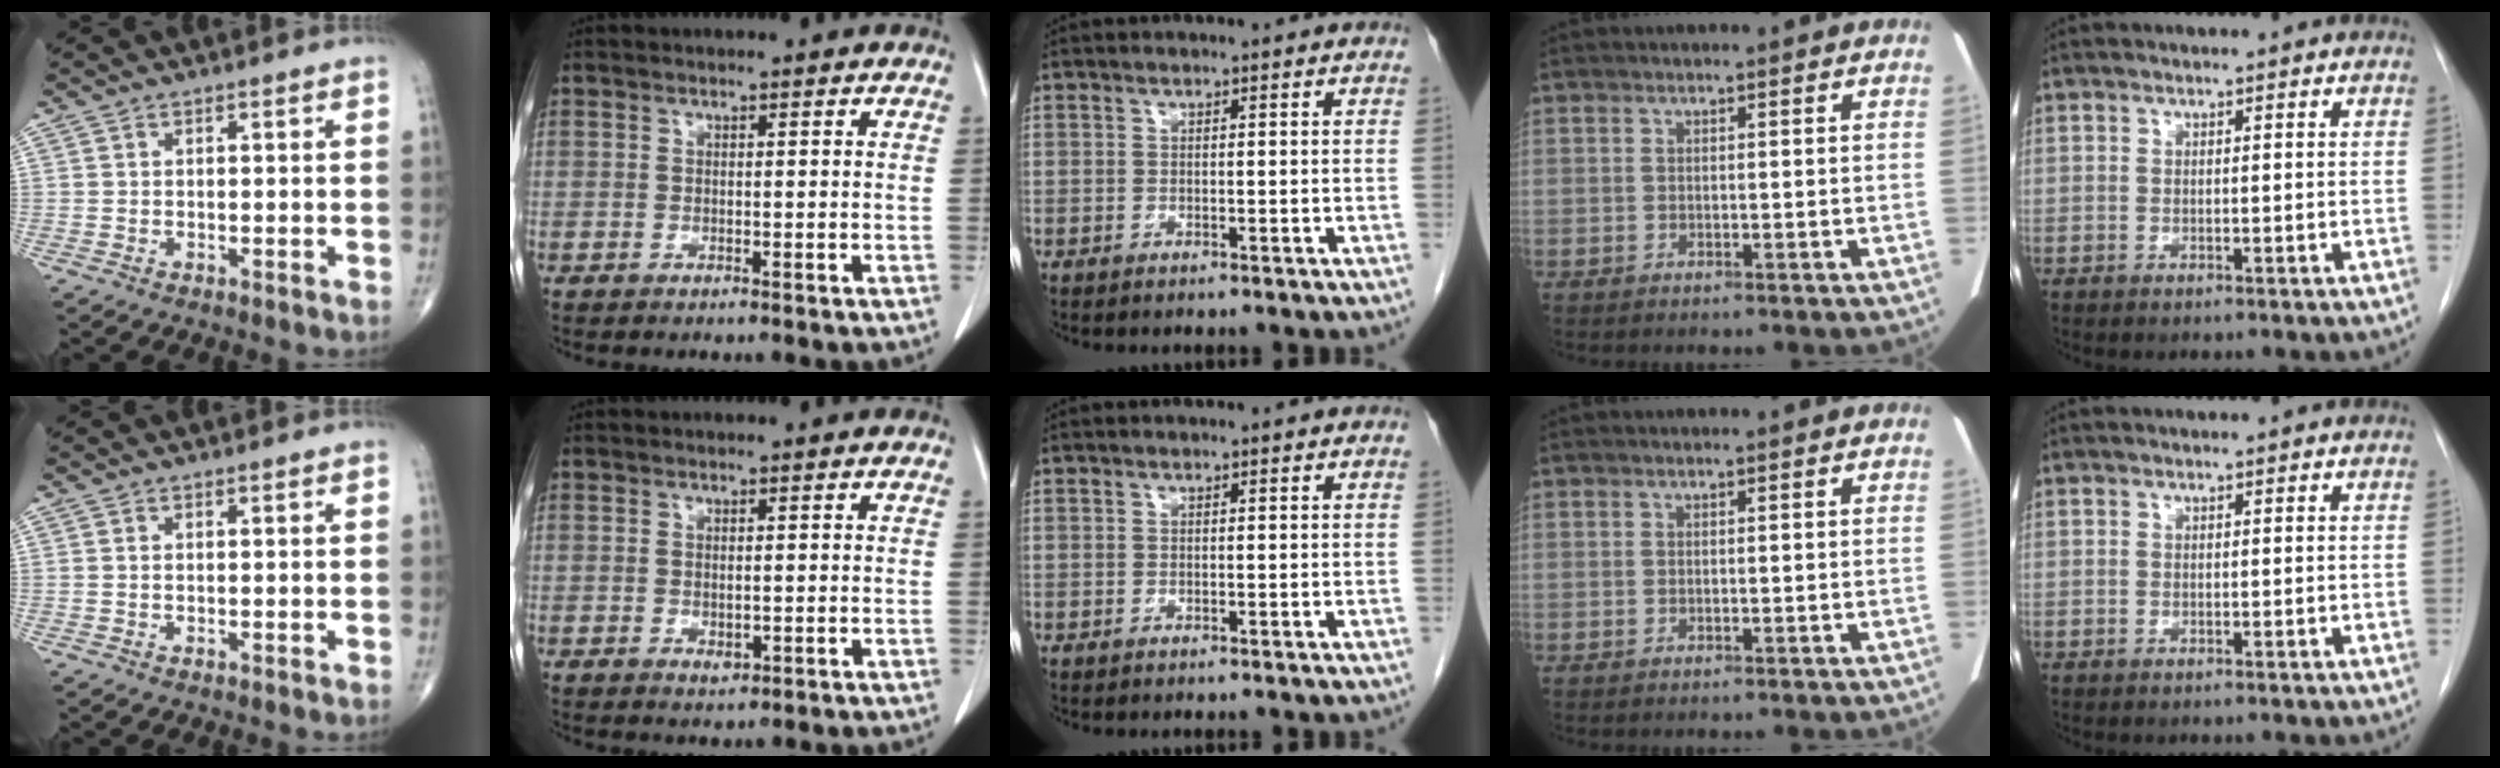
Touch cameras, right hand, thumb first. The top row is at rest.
{"index": {"total": 1.4, "force": [-0.2, 0.9, 1.1], "torque": [-0.015, -0.003, 0.002]}}